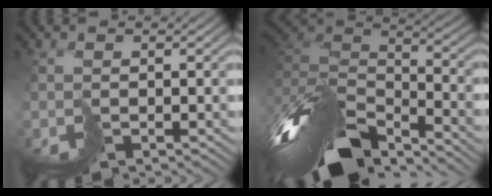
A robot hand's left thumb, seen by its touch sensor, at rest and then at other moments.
{"total": 12.6, "force": [-6.8, 6.1, 8.6], "torque": [-0.204, -0.002, -0.119]}